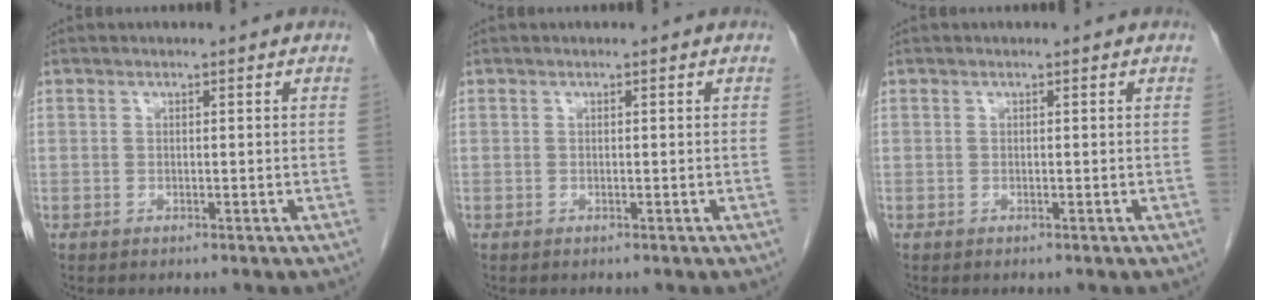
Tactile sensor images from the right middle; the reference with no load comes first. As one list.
[{"total": 0.0}, {"total": 0.0}]